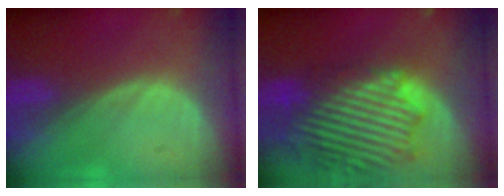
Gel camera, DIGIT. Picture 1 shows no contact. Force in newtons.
{"total": 14.3, "press": 12.4, "slide": 7.1}